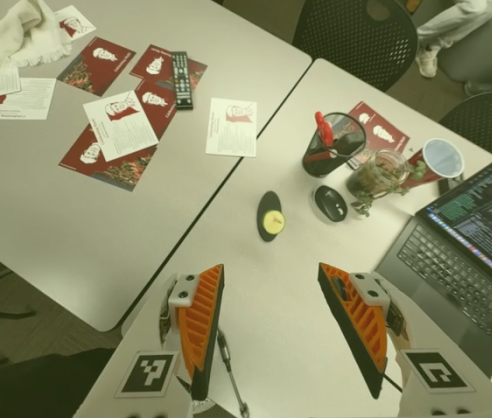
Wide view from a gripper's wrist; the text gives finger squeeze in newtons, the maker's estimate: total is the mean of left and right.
{"total": 0.6, "left": 0.5, "right": 0.7}